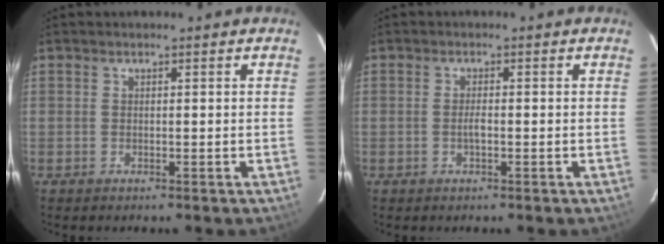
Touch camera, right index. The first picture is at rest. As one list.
[{"total": 1.5, "force": [-0.4, 0.5, 1.4], "torque": [-0.027, 0.003, -0.009]}]